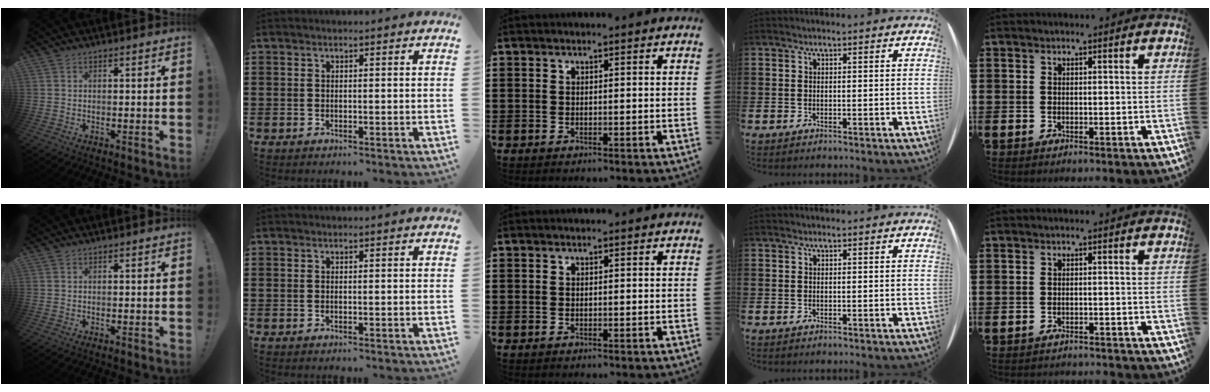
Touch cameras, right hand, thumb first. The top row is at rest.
{"little": {"total": 1.1, "force": [-1.1, -0.1, -0.1], "torque": [-0.002, 0.002, -0.024]}}